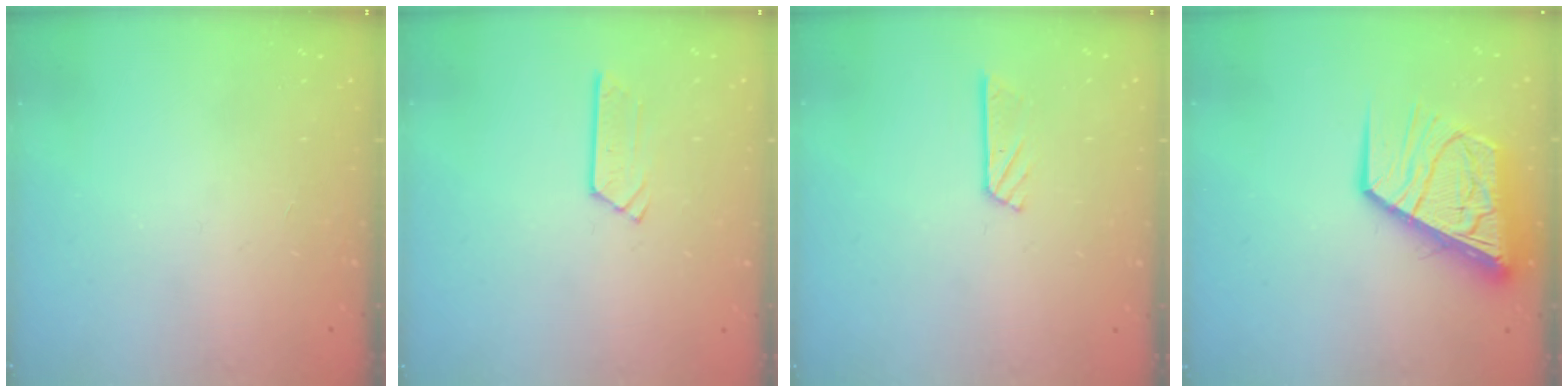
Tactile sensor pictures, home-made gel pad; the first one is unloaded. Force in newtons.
{"total": 3.6, "press": 3.6, "slide": 0.4}
{"total": 4.3, "press": 4.3, "slide": 0.2}
{"total": 13.5, "press": 13.4, "slide": 1.4}